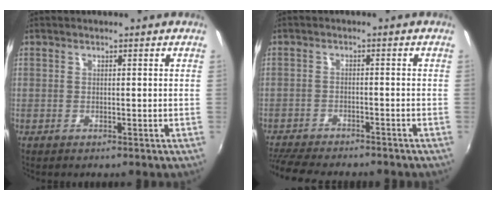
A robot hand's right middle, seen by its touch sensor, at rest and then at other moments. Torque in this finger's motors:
{"motor_torque": [1.03, -1.11, 0.14, 0.07]}